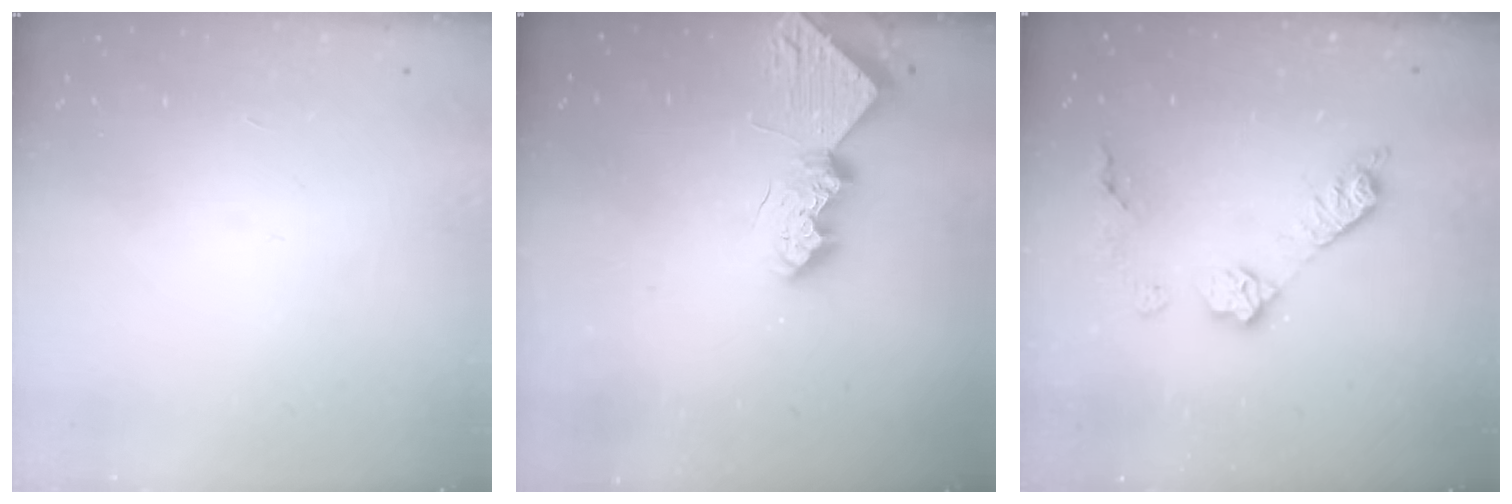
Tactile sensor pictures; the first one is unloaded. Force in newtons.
{"total": 9.6, "press": 9.6, "slide": 0.7}
{"total": 11.0, "press": 11.0, "slide": 0.6}